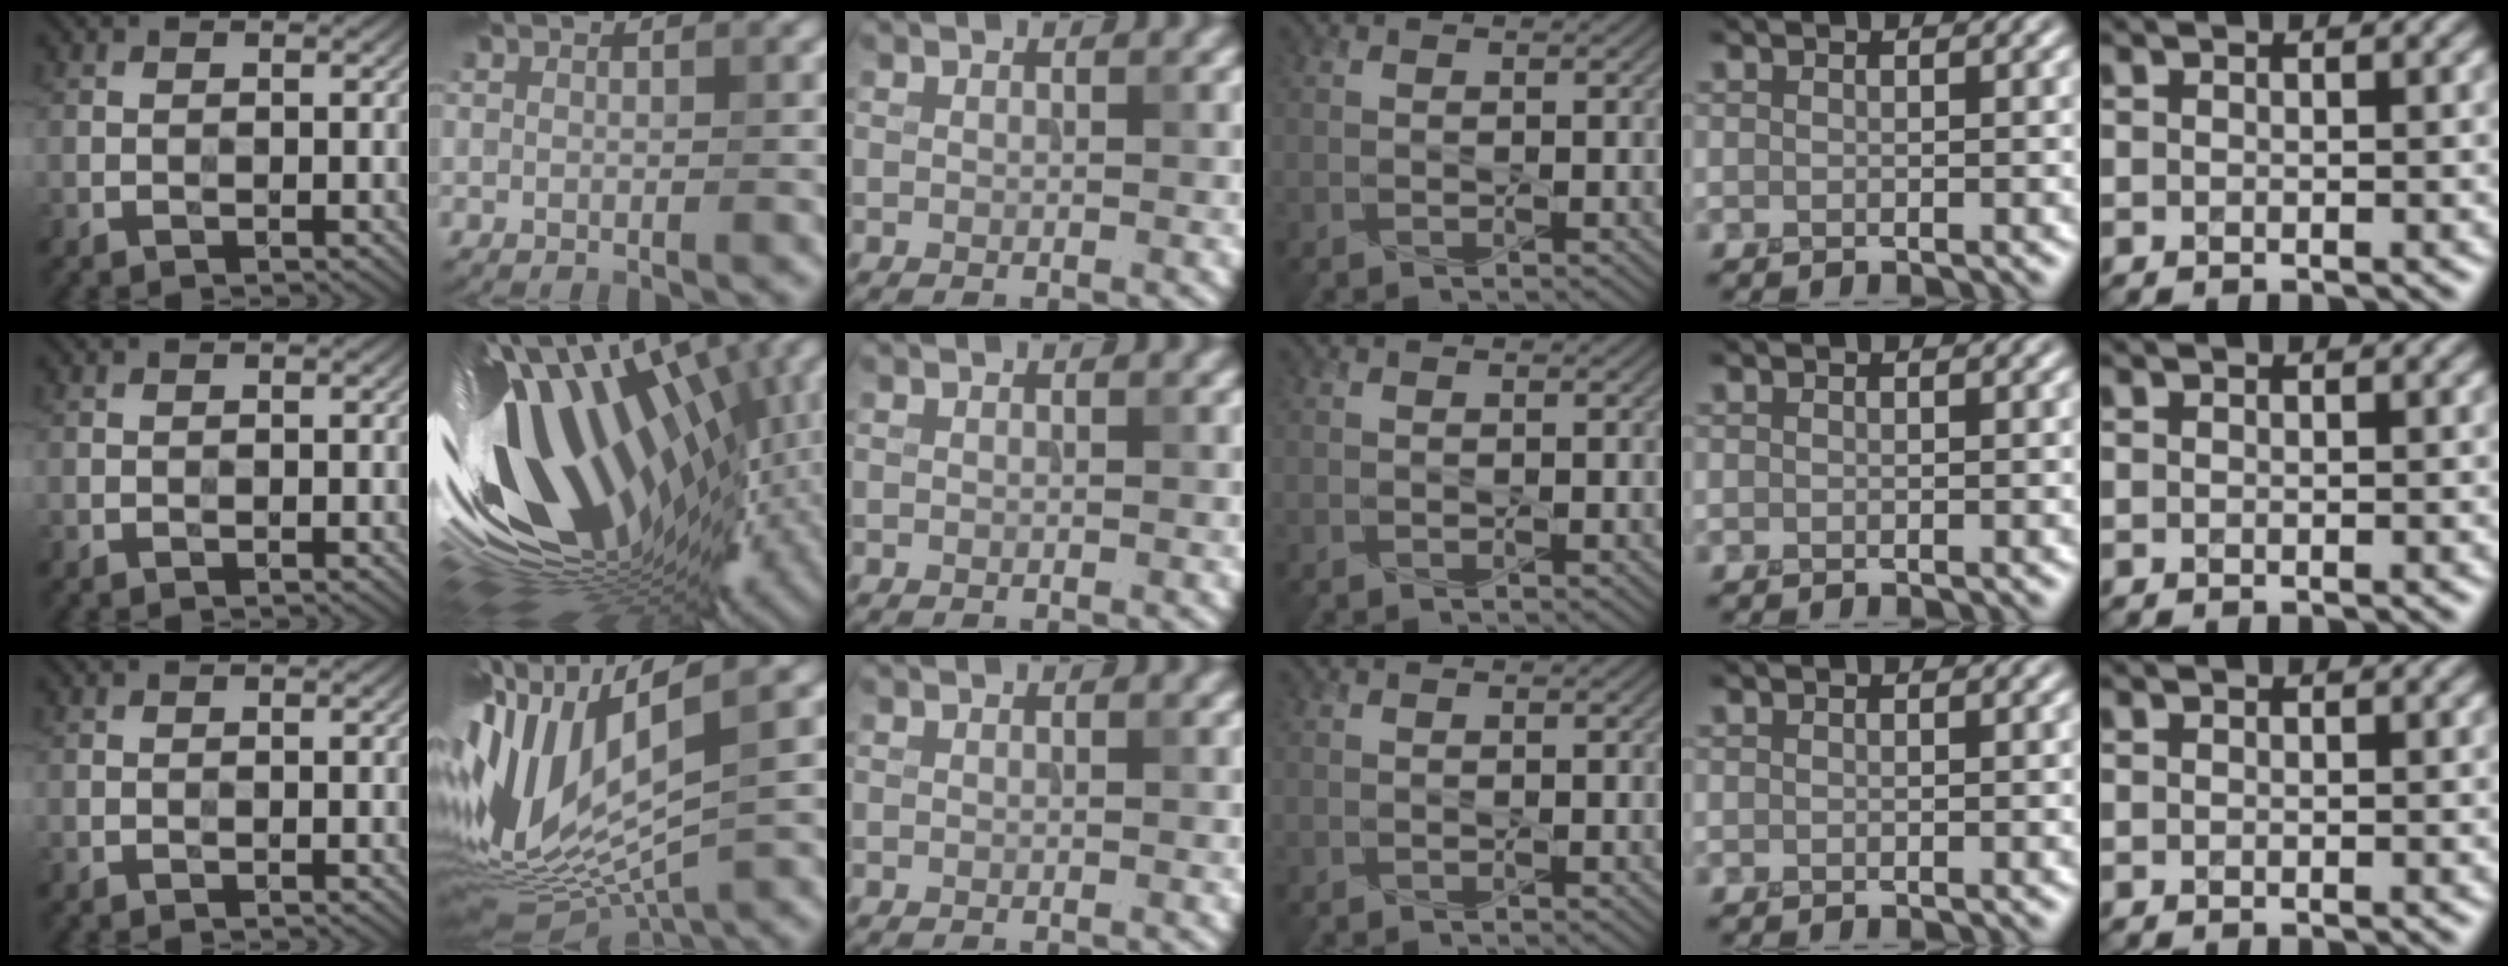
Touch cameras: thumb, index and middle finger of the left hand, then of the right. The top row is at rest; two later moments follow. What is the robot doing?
{"motion": "press", "object": "sticky note"}